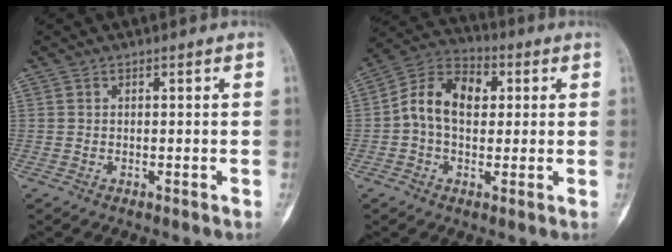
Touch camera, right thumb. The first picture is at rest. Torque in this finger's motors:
{"motor_torque": [1.39, 1.48, 0.06, -0.02, 0.06]}